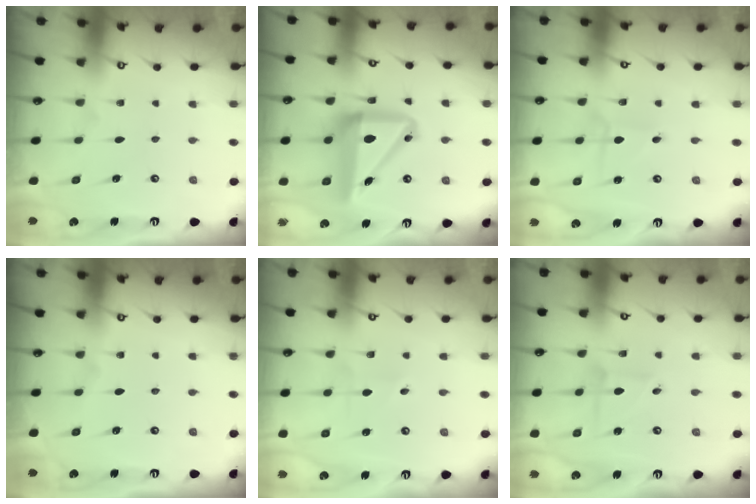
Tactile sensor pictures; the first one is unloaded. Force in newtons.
{"total": 14.1, "press": 13.8, "slide": 2.9}
{"total": 1.8, "press": 1.7, "slide": 0.2}
{"total": 0.0}
{"total": 1.3, "press": 1.3, "slide": 0.1}
{"total": 2.8, "press": 2.8, "slide": 0.2}